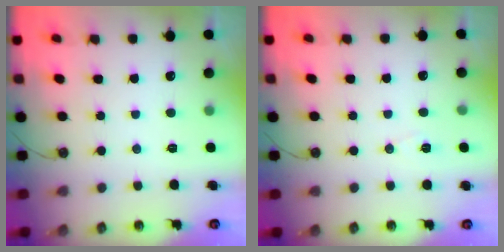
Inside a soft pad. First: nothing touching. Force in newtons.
{"total": 5.9, "press": 3.9, "slide": 4.4}